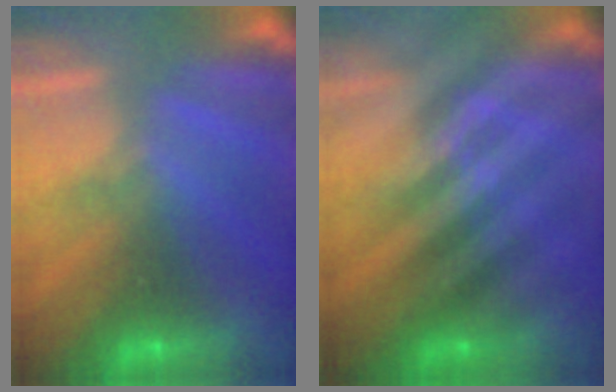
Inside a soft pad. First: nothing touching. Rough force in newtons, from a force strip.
{"total": 2.4}